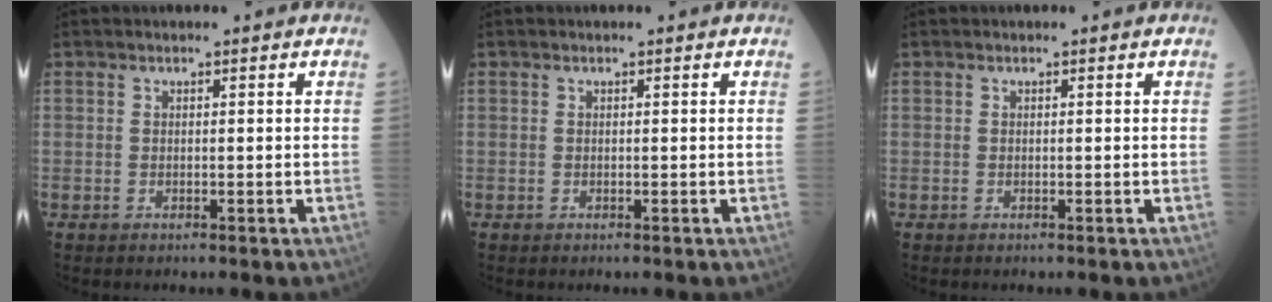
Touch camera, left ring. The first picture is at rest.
{"total": 0.0}
{"total": 0.0}